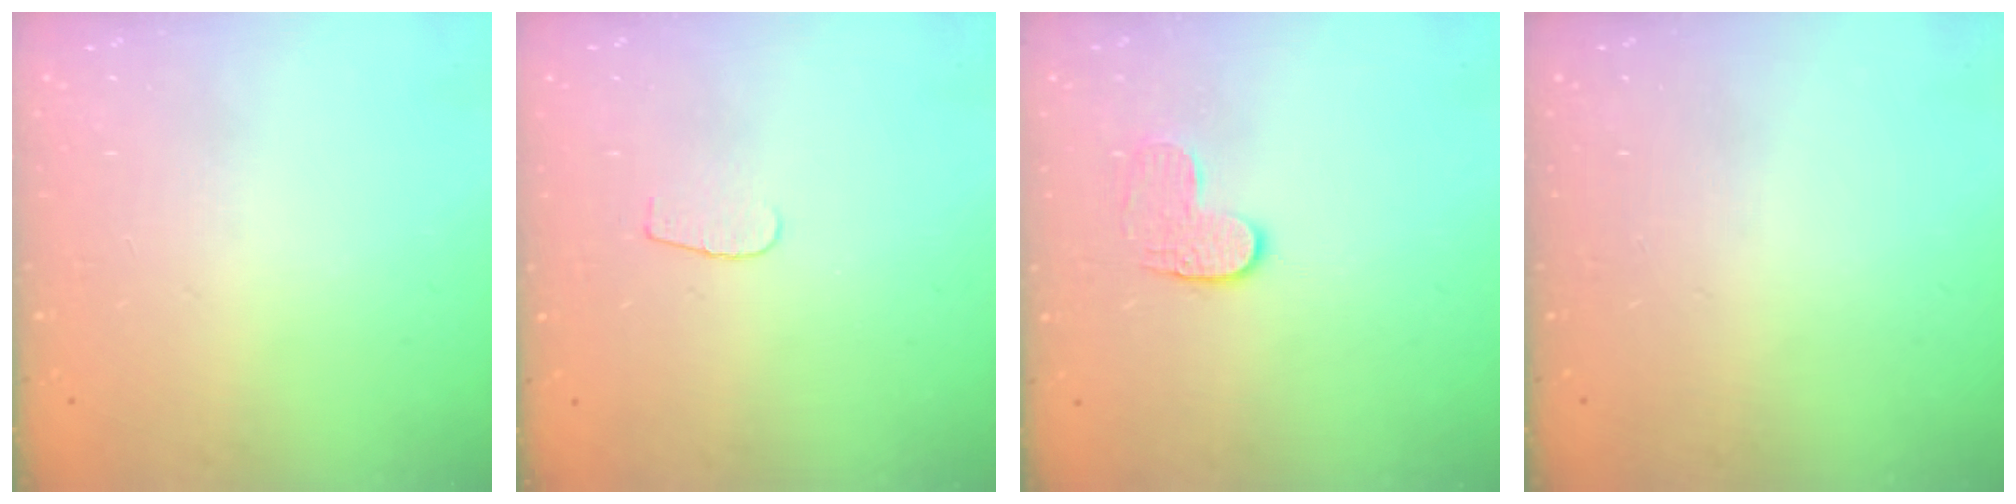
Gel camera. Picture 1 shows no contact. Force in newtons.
{"total": 3.3, "press": 3.3, "slide": 0.4}
{"total": 5.7, "press": 5.7, "slide": 0.4}
{"total": 0.0}